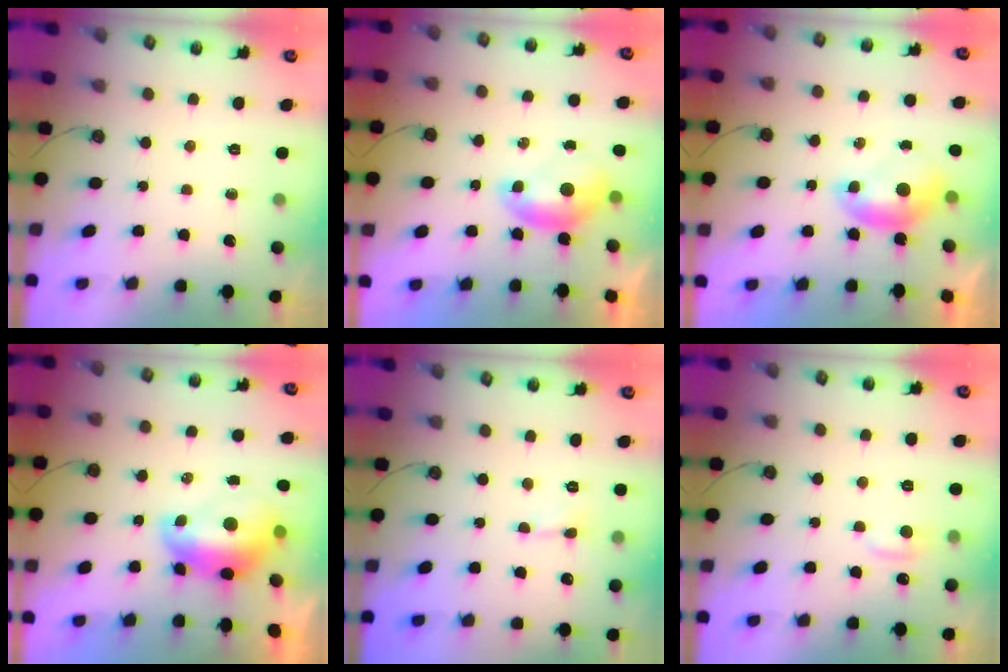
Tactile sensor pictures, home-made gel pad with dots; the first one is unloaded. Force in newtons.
{"total": 0.0}
{"total": 0.0}
{"total": 2.9, "press": 2.8, "slide": 0.7}
{"total": 0.6, "press": 0.5, "slide": 0.3}
{"total": 1.0, "press": 0.4, "slide": 0.9}